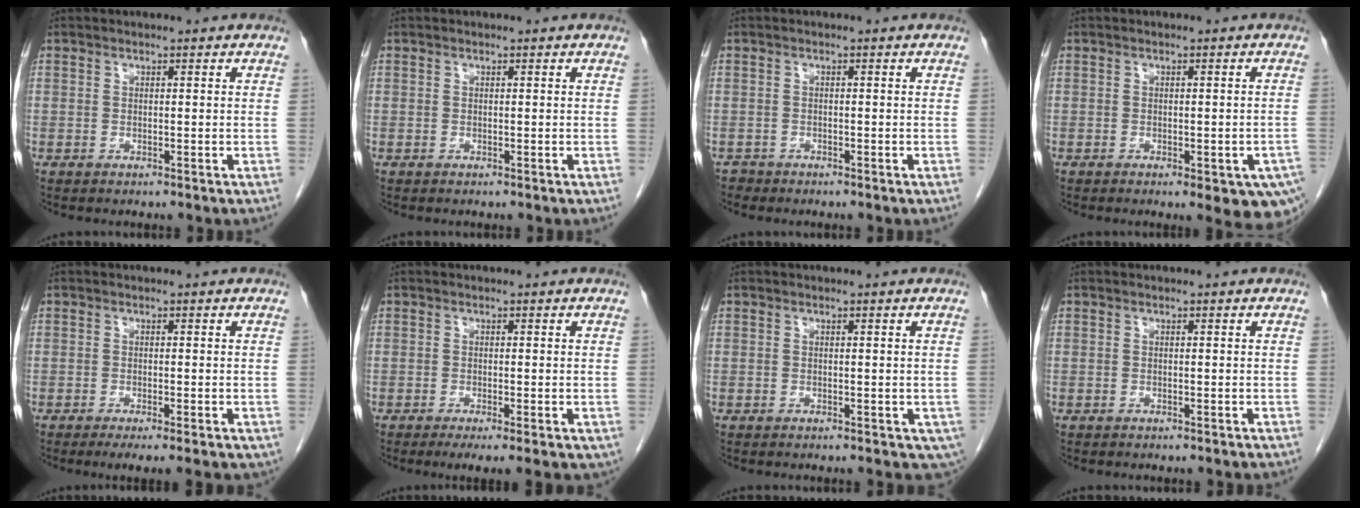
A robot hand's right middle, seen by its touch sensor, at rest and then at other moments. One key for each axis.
{"total": 0.0}
{"total": 1.0, "fx": -0.9, "fy": 0.5, "fz": -0.3, "tx": 0.000, "ty": 0.001, "tz": -0.017}
{"total": 9.1, "fx": -5.3, "fy": 3.0, "fz": 6.7, "tx": -0.057, "ty": -0.005, "tz": -0.062}
{"total": 5.6, "fx": -3.3, "fy": 1.7, "fz": 4.2, "tx": -0.051, "ty": -0.014, "tz": -0.047}
{"total": 5.9, "fx": -3.3, "fy": 2.0, "fz": 4.5, "tx": -0.055, "ty": -0.015, "tz": -0.050}
{"total": 2.6, "fx": -1.1, "fy": 1.4, "fz": 1.9, "tx": -0.011, "ty": 0.000, "tz": -0.012}
{"total": 0.0}